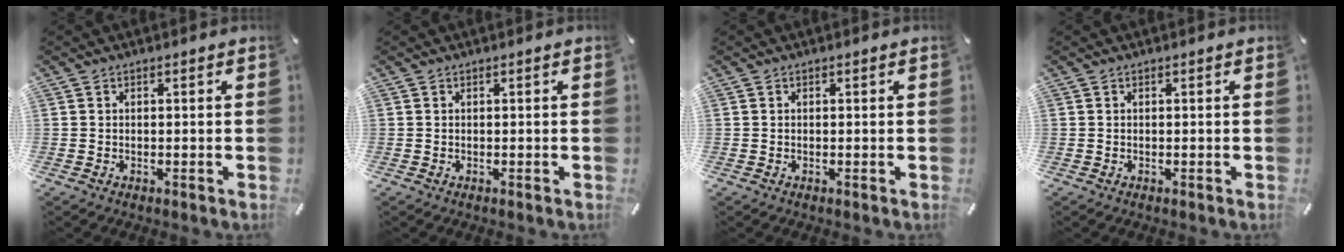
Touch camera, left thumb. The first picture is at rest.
{"total": 0.0}
{"total": 0.0}
{"total": 0.0}